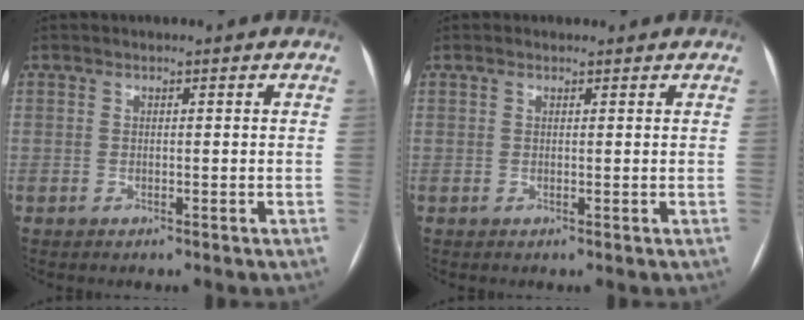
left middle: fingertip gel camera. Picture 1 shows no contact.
{"total": 1.0, "force": [0.8, 0.6, 0.4], "torque": [-0.015, 0.017, 0.012]}